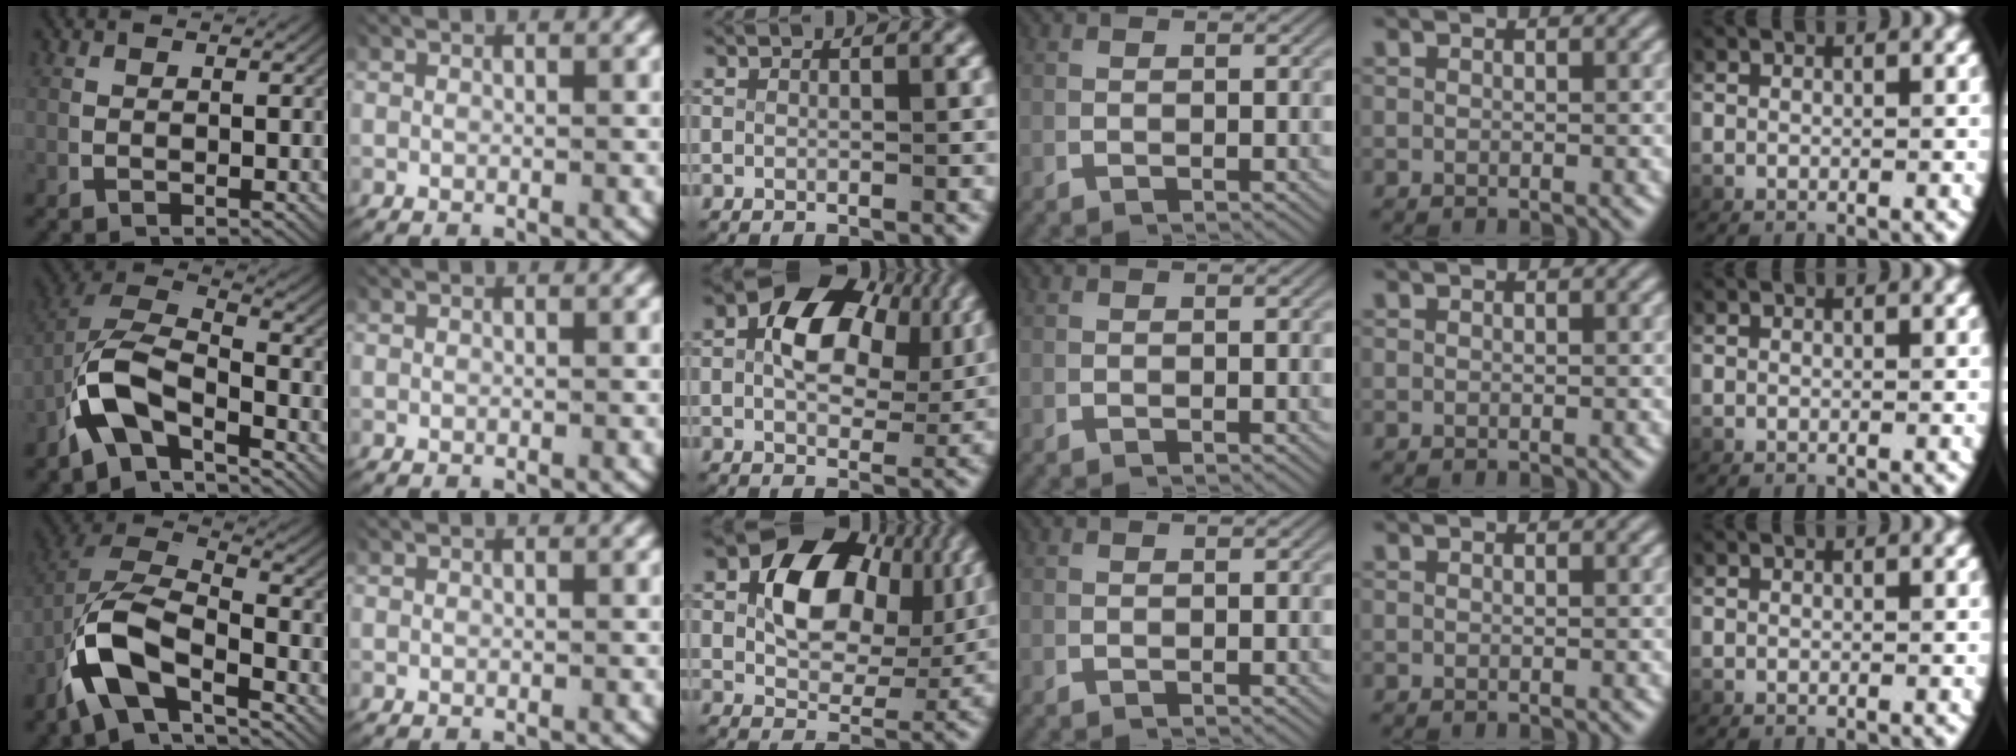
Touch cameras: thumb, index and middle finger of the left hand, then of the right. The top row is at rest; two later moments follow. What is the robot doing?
{"motion": "lift_and_place", "object": "fork"}